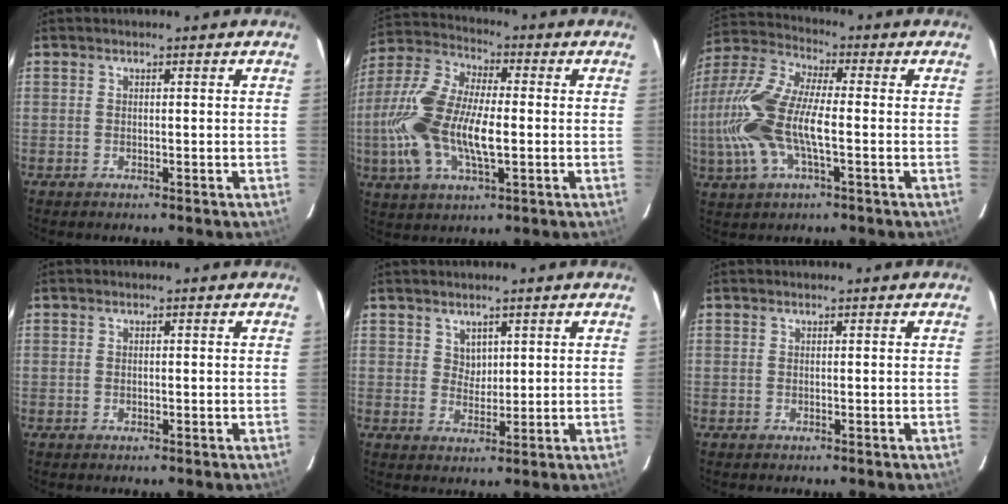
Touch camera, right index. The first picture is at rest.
{"total": 17.6, "force": [-2.3, 7.4, 15.8], "torque": [-0.336, 0.003, -0.047]}
{"total": 17.6, "force": [-2.6, 6.6, 16.0], "torque": [-0.340, 0.003, -0.058]}
{"total": 0.6, "force": [-0.1, 0.5, 0.4], "torque": [-0.006, 0.001, -0.003]}
{"total": 2.7, "force": [1.5, 2.2, 0.5], "torque": [-0.002, 0.003, 0.029]}
{"total": 0.0}